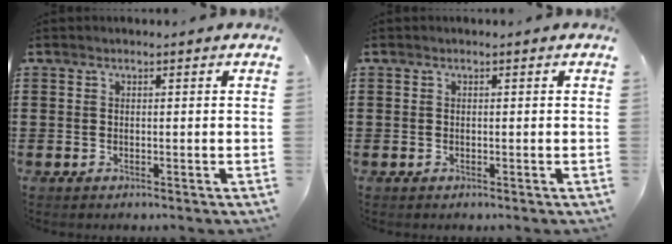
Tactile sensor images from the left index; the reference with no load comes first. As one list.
[{"total": 0.0}]